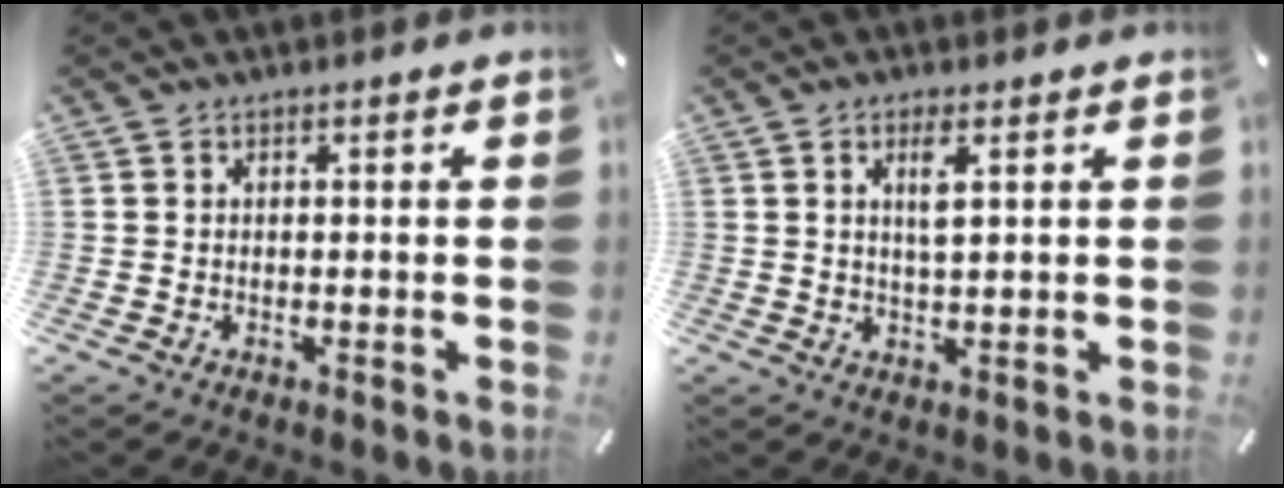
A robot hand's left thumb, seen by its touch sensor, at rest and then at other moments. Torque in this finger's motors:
{"motor_torque": [-0.09, -0.47, 0.11, 0.31, -0.01]}